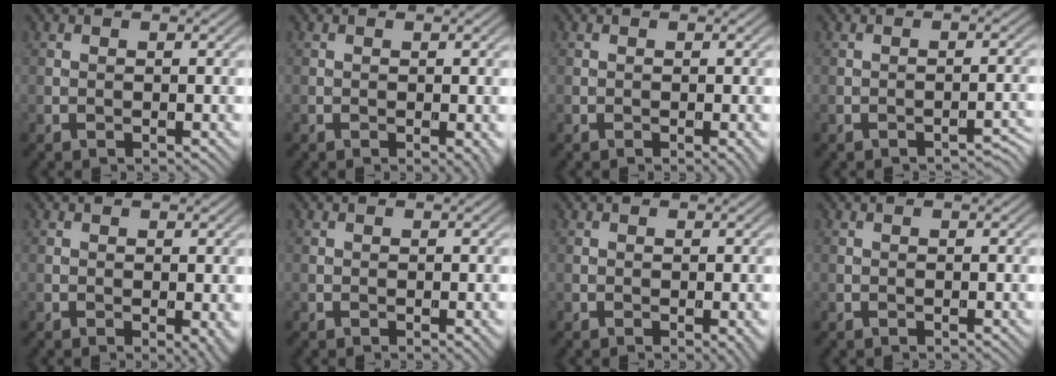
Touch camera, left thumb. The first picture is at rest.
{"total": 0.9, "force": [-0.2, 0.3, 0.8], "torque": [-0.009, -0.004, -0.003]}
{"total": 0.7, "force": [-0.2, 0.0, 0.6], "torque": [-0.008, -0.001, -0.005]}
{"total": 1.6, "force": [-1.5, 0.1, 0.5], "torque": [-0.002, 0.010, -0.023]}
{"total": 1.8, "force": [-0.3, 0.7, 1.7], "torque": [-0.015, -0.004, -0.003]}
{"total": 0.0}
{"total": 1.0, "force": [-0.3, 0.2, 1.0], "torque": [-0.010, -0.003, -0.004]}
{"total": 0.0}